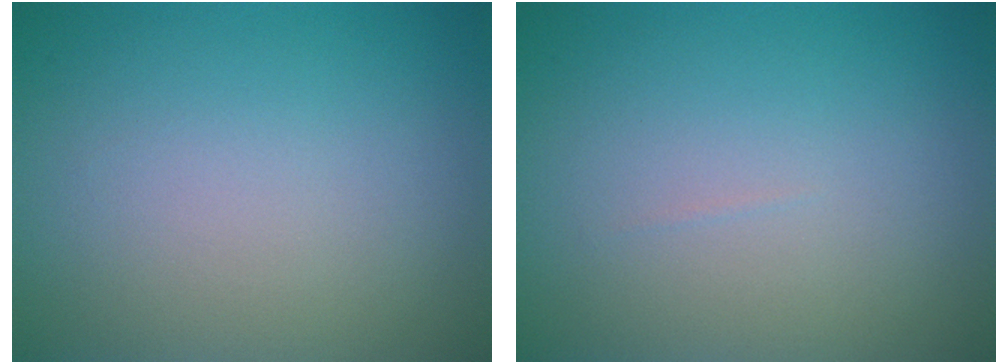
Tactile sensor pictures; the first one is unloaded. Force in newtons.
{"total": 0.0}